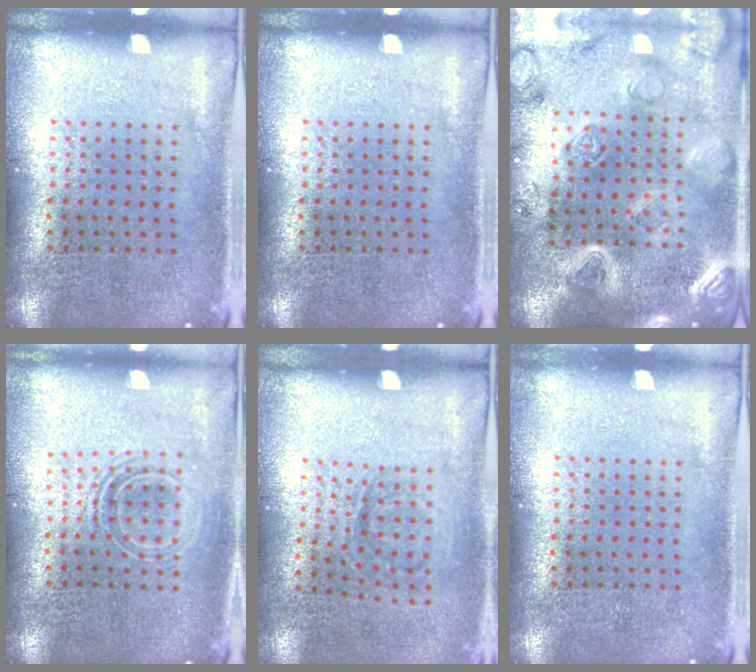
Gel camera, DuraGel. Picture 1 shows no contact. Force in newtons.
{"total": 0.0}
{"total": 4.0, "press": 3.6, "slide": 1.7}
{"total": 1.6, "press": 1.3, "slide": 0.9}
{"total": 1.0, "press": 0.7, "slide": 0.7}
{"total": 0.0}